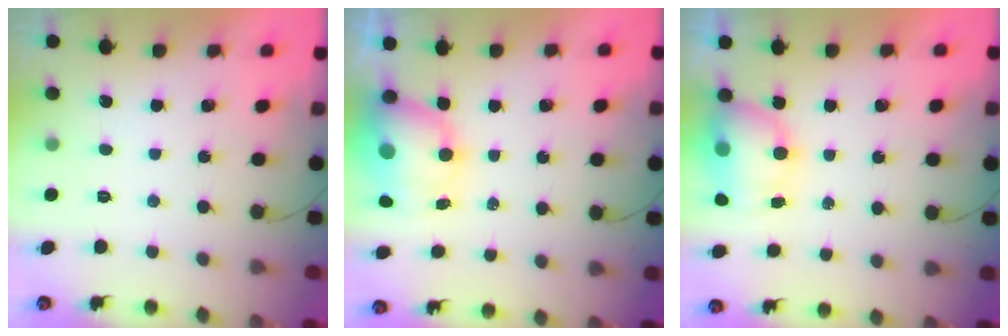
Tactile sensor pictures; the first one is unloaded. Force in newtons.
{"total": 9.8, "press": 9.4, "slide": 2.6}
{"total": 7.3, "press": 7.3, "slide": 0.9}